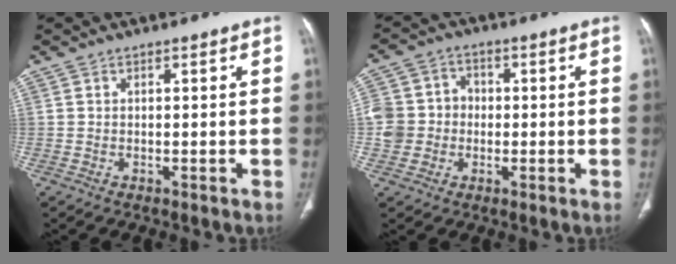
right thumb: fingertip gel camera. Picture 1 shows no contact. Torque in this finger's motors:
{"motor_torque": [0.00, -0.01, 0.27, 0.42, 0.08]}